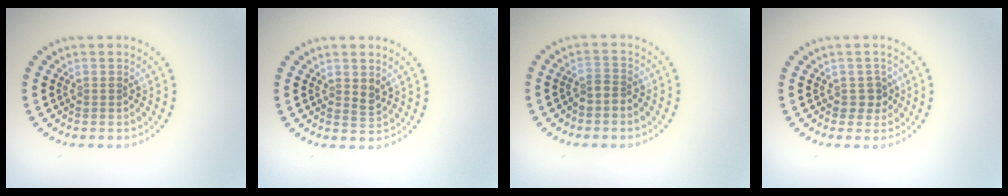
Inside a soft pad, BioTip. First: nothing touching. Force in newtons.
{"total": 1.1, "press": 1.0, "slide": 0.5}
{"total": 1.5, "press": 1.2, "slide": 1.0}
{"total": 1.6, "press": 1.4, "slide": 0.8}